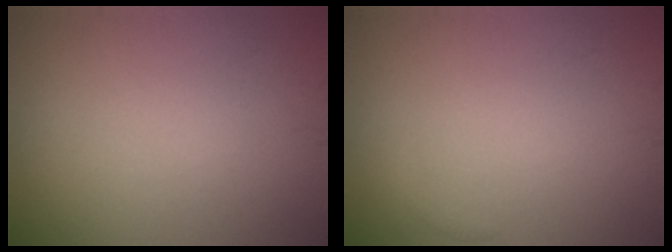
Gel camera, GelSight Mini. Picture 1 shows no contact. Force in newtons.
{"total": 0.6, "press": 0.6, "slide": 0.1}